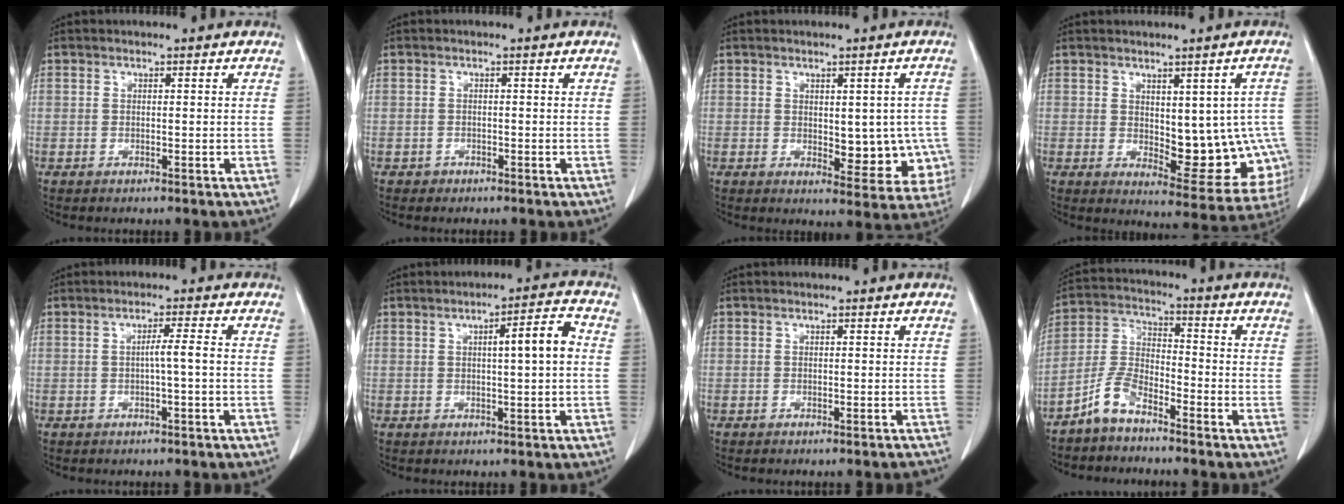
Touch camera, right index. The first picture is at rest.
{"total": 0.7, "force": [-0.5, 0.5, 0.0], "torque": [-0.005, 0.003, -0.009]}
{"total": 9.1, "force": [-0.9, 4.6, 7.8], "torque": [-0.071, 0.002, 0.003]}
{"total": 10.8, "force": [-0.8, 5.2, 9.4], "torque": [-0.092, 0.004, 0.007]}
{"total": 2.3, "force": [-0.5, -0.4, 2.2], "torque": [-0.035, 0.002, -0.008]}
{"total": 5.5, "force": [0.5, 0.4, 5.5], "torque": [-0.081, 0.010, 0.005]}
{"total": 2.6, "force": [-2.5, 0.2, 0.6], "torque": [-0.003, -0.007, -0.032]}
{"total": 6.2, "force": [-4.8, 2.2, 3.2], "torque": [-0.081, 0.001, -0.103]}